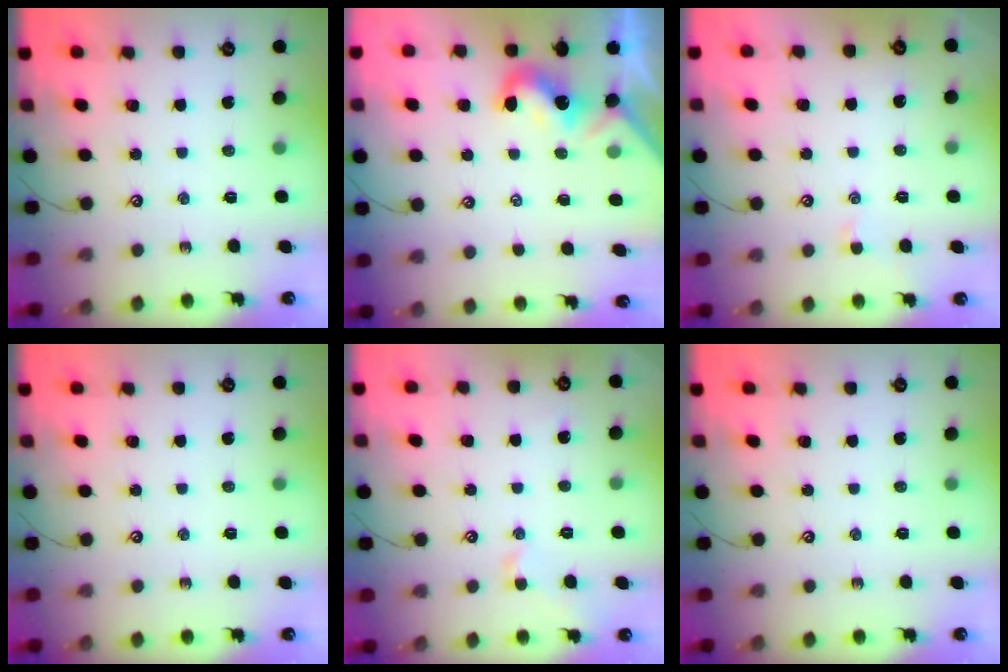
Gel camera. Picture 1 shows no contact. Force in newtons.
{"total": 0.7, "press": 0.5, "slide": 0.4}
{"total": 0.0}
{"total": 0.0}
{"total": 1.1, "press": 1.0, "slide": 0.1}
{"total": 0.0}